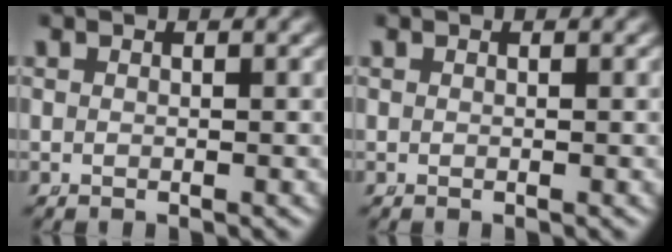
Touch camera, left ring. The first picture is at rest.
{"total": 0.0}